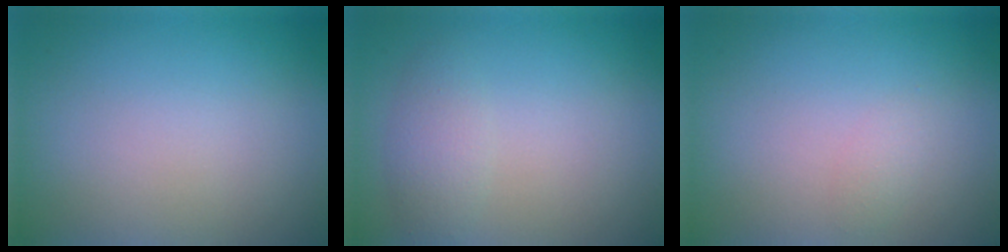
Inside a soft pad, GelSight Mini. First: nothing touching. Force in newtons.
{"total": 2.0, "press": 2.0, "slide": 0.0}
{"total": 0.8, "press": 0.8, "slide": 0.0}